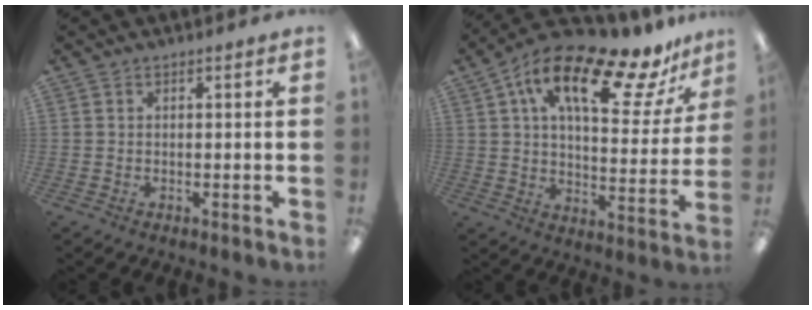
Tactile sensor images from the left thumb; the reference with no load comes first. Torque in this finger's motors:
{"motor_torque": [0.43, 0.56, 1.65, -1.12, 0.41]}